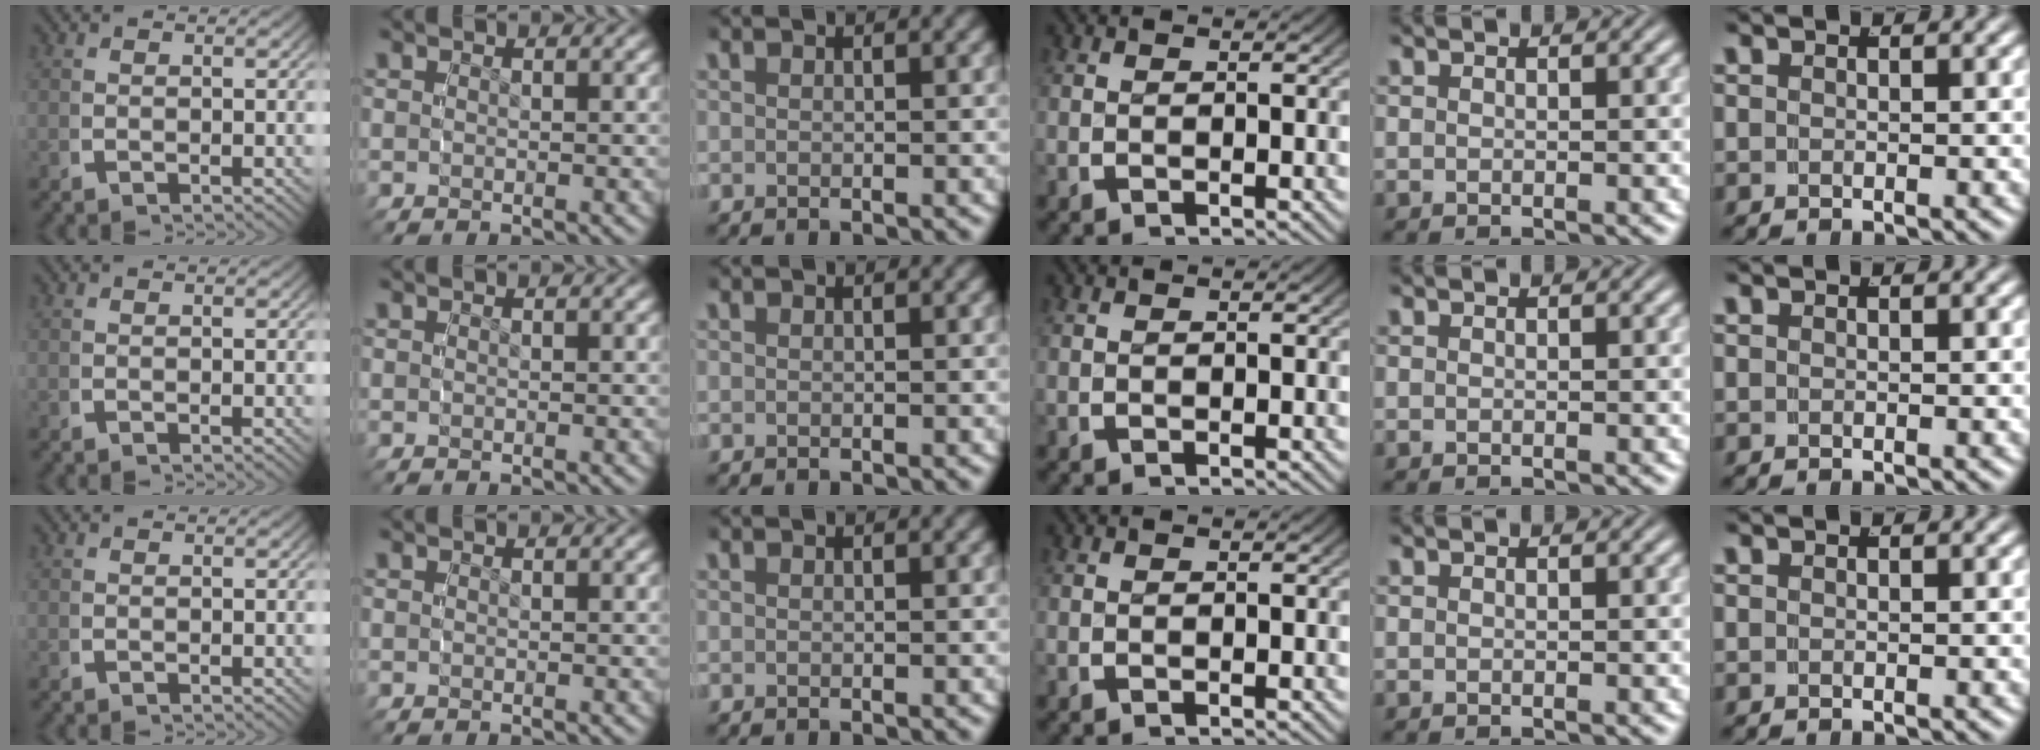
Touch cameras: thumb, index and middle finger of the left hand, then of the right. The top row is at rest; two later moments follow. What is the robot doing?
{"motion": "grasp_and_lifting", "object": "camera"}